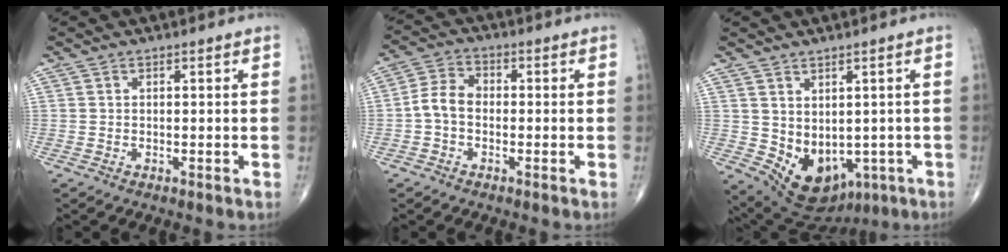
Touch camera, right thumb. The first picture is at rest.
{"total": 5.6, "force": [-1.1, 4.0, 3.8], "torque": [-0.065, 0.020, -0.033]}
{"total": 10.6, "force": [-1.5, 7.7, 7.1], "torque": [-0.078, 0.000, 0.010]}